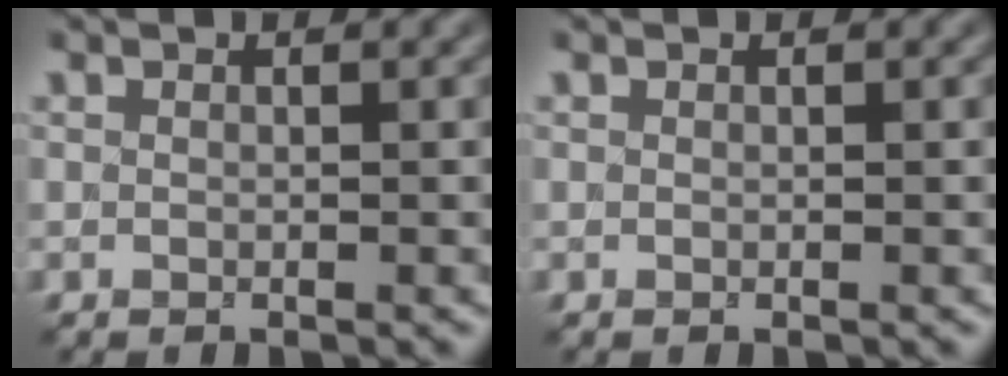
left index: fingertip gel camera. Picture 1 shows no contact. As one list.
[{"total": 0.0}]